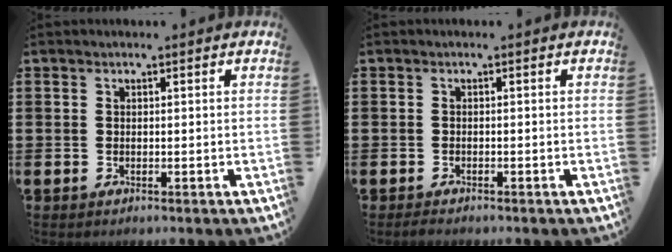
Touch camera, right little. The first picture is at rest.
{"total": 0.7, "force": [-0.6, 0.2, 0.3], "torque": [-0.007, 0.000, -0.012]}